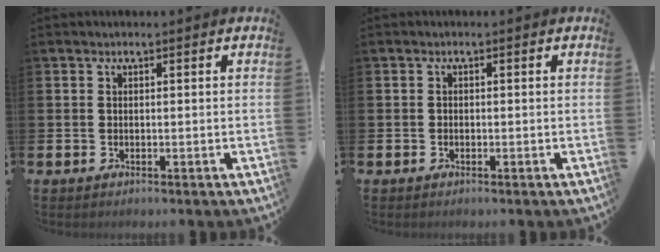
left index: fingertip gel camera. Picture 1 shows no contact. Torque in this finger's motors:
{"motor_torque": [0.02, 0.08, -0.07, 0.00]}